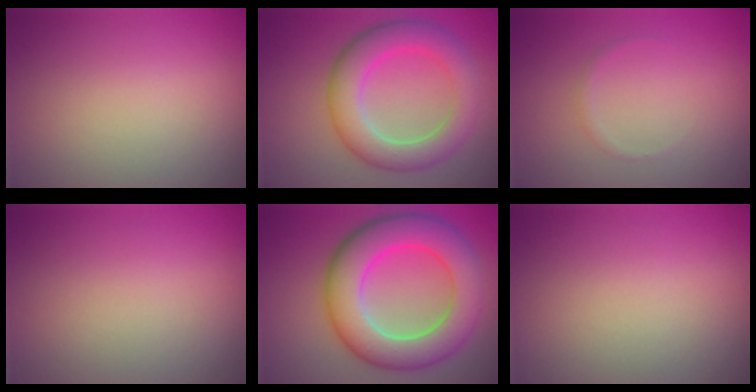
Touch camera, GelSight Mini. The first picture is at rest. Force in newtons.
{"total": 6.1, "press": 6.1, "slide": 0.5}
{"total": 0.6, "press": 0.6, "slide": 0.1}
{"total": 0.0}
{"total": 9.5, "press": 9.5, "slide": 0.6}
{"total": 0.0}